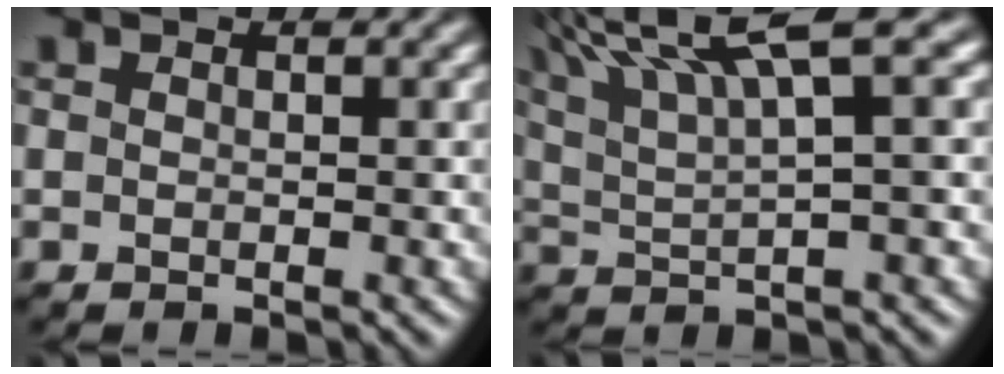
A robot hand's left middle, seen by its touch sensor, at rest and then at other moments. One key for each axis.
{"total": 8.1, "fx": 4.7, "fy": 1.4, "fz": 6.4, "tx": -0.117, "ty": 0.025, "tz": 0.083}